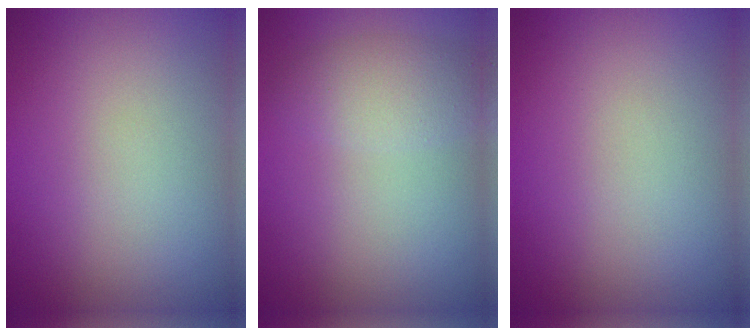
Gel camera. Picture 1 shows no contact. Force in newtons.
{"total": 2.7, "press": 2.7, "slide": 0.2}
{"total": 0.0}